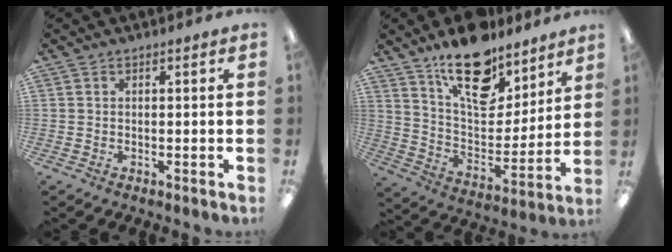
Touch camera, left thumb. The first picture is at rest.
{"total": 19.6, "force": [14.2, 9.2, 9.8], "torque": [-0.155, -0.093, 0.248]}